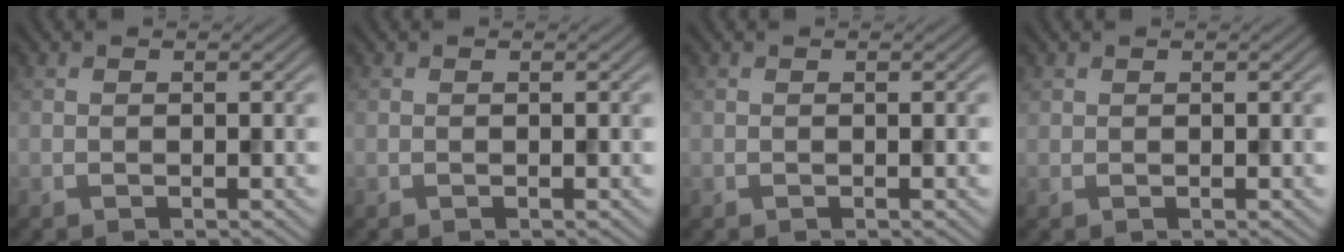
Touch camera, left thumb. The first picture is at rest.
{"total": 0.0}
{"total": 0.0}
{"total": 0.6, "force": [0.5, 0.3, 0.0], "torque": [-0.001, -0.001, 0.014]}